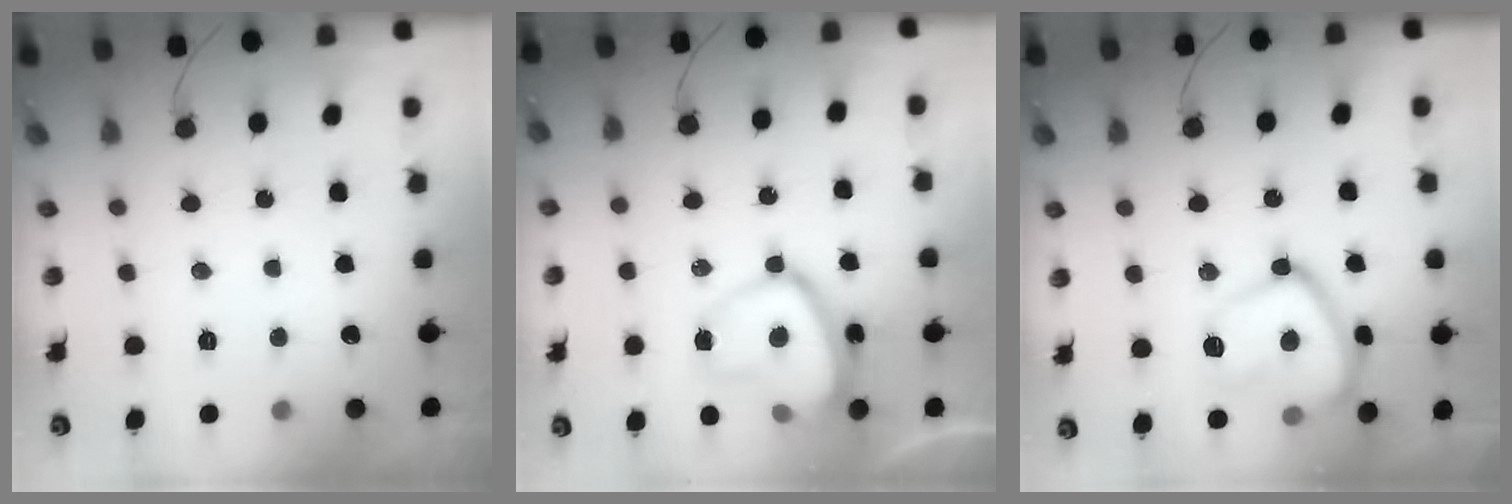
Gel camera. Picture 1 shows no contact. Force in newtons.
{"total": 13.9, "press": 13.8, "slide": 1.1}
{"total": 16.0, "press": 16.0, "slide": 0.7}